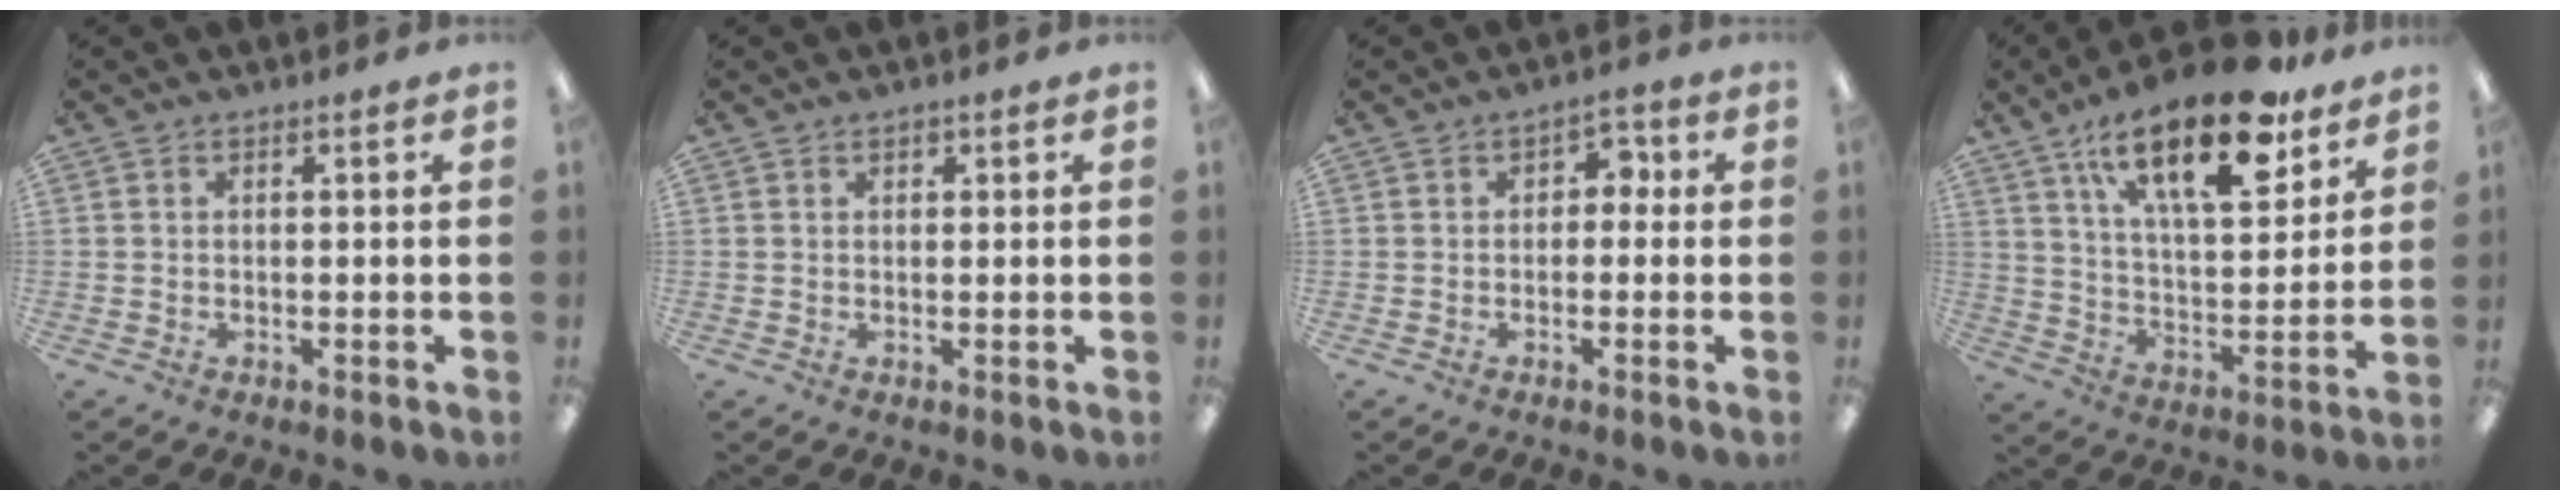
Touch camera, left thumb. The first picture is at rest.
{"total": 0.9, "force": [0.6, 0.6, 0.3], "torque": [-0.007, 0.002, 0.011]}
{"total": 2.9, "force": [-0.2, 2.2, 1.9], "torque": [-0.028, 0.010, -0.011]}
{"total": 22.5, "force": [14.4, 8.6, 15.0], "torque": [-0.228, -0.080, 0.239]}